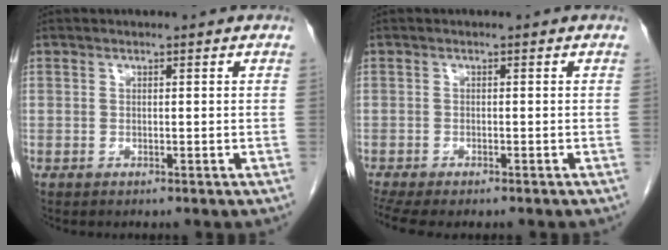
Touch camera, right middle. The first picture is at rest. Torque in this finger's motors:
{"motor_torque": [0.84, -0.57, 0.08, 0.08]}